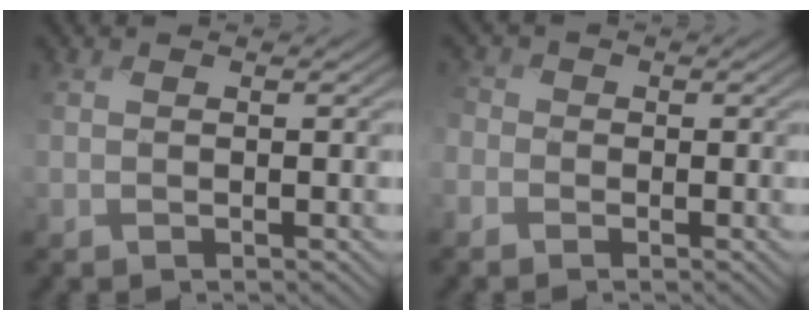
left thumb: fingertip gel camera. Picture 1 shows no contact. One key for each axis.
{"total": 2.7, "fx": -1.2, "fy": 2.3, "fz": 0.8, "tx": -0.029, "ty": 0.000, "tz": -0.034}